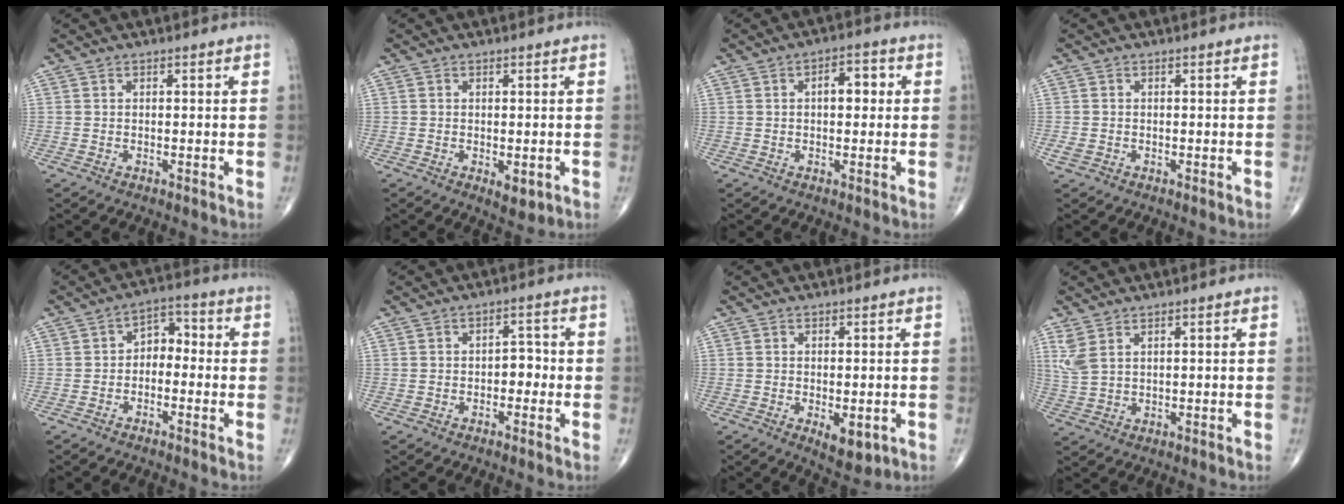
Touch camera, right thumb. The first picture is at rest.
{"total": 2.9, "force": [-0.8, 1.5, 2.4], "torque": [-0.027, -0.006, -0.005]}
{"total": 5.1, "force": [0.8, 2.7, 4.3], "torque": [-0.048, 0.014, 0.007]}
{"total": 1.4, "force": [-0.4, 1.1, 0.7], "torque": [-0.015, 0.000, -0.007]}
{"total": 5.1, "force": [-1.0, 3.6, 3.5], "torque": [-0.031, 0.033, -0.031]}
{"total": 3.0, "force": [-0.8, 2.1, 2.0], "torque": [-0.006, 0.014, -0.020]}
{"total": 5.0, "force": [-1.4, 2.5, 4.1], "torque": [-0.050, -0.009, -0.011]}
{"total": 4.1, "force": [2.3, 1.8, 2.9], "torque": [-0.071, -0.003, 0.058]}